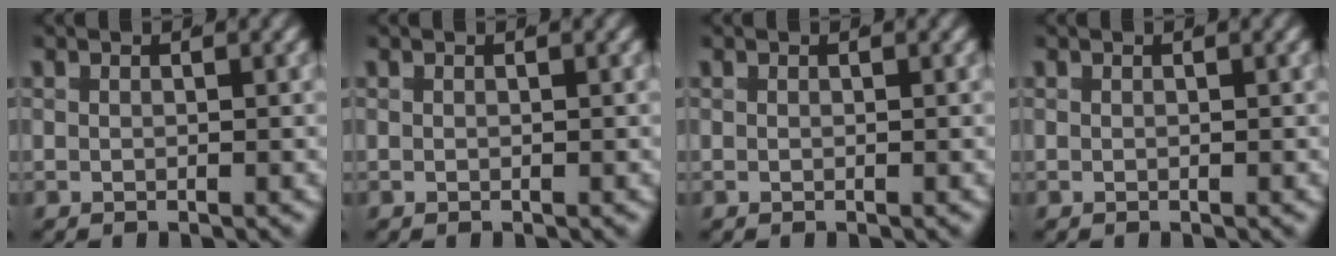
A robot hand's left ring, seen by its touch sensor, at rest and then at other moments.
{"total": 0.0}
{"total": 0.0}
{"total": 0.0}